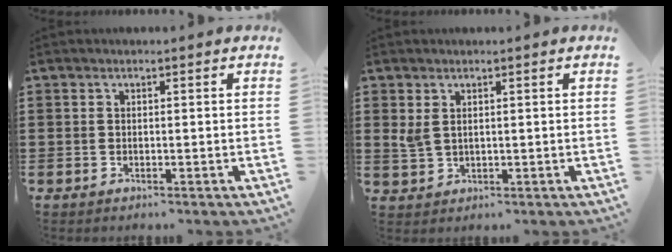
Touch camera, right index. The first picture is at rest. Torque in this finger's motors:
{"motor_torque": [-0.41, 0.66, 0.00, 0.00]}